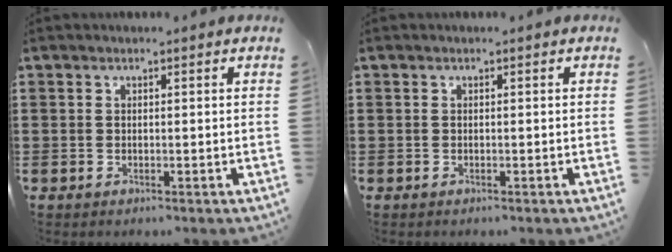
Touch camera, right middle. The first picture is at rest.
{"total": 0.0}